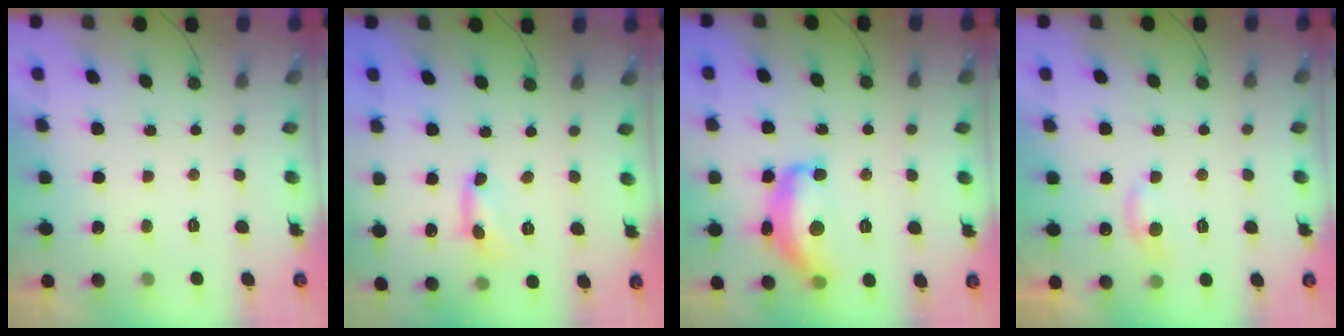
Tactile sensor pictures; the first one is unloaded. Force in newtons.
{"total": 2.7, "press": 2.7, "slide": 0.1}
{"total": 13.6, "press": 13.5, "slide": 1.1}
{"total": 4.7, "press": 4.7, "slide": 0.5}